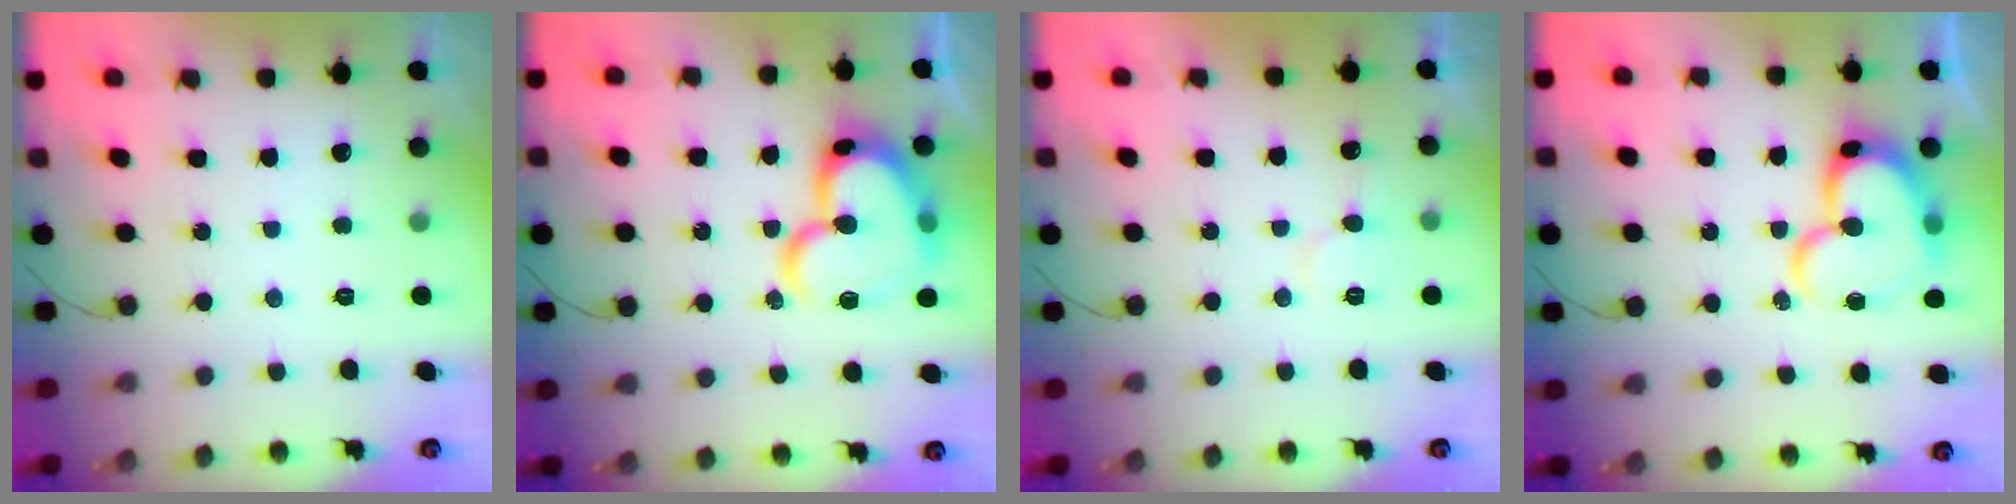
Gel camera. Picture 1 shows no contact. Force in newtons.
{"total": 22.2, "press": 22.0, "slide": 2.5}
{"total": 6.7, "press": 6.7, "slide": 0.5}
{"total": 17.1, "press": 17.0, "slide": 1.7}